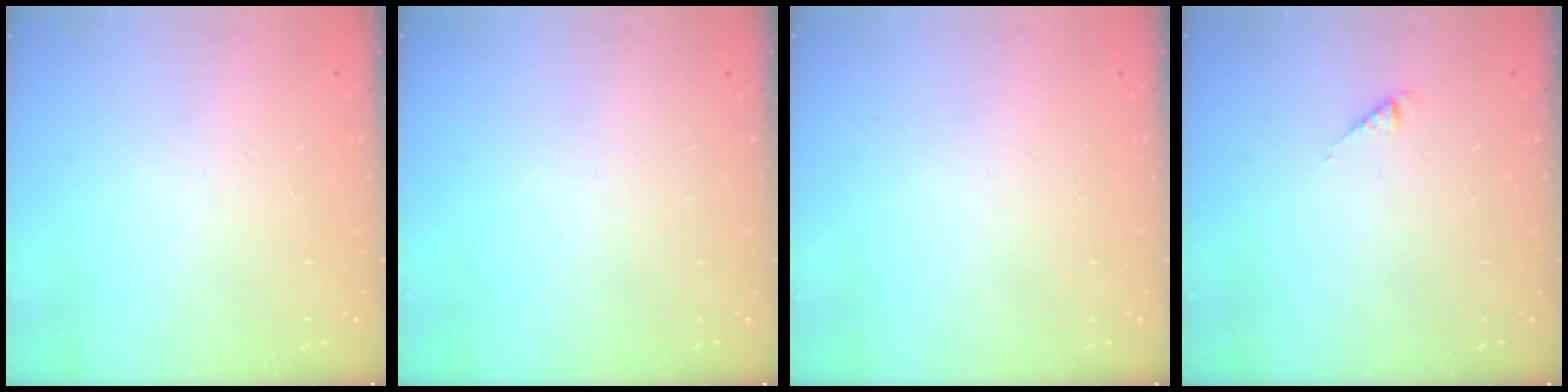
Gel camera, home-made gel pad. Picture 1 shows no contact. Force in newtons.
{"total": 0.0}
{"total": 0.0}
{"total": 2.5, "press": 2.4, "slide": 0.4}